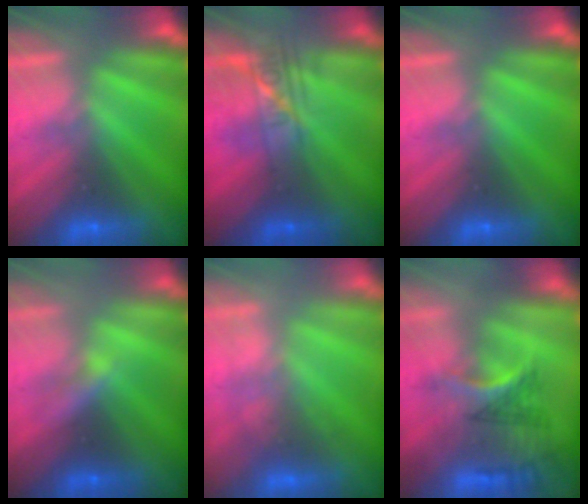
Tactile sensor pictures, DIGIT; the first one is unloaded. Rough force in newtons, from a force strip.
{"total": 2.2}
{"total": 0.0}
{"total": 2.1}
{"total": 2.7}
{"total": 2.9}